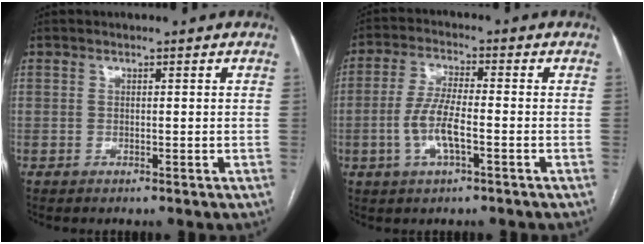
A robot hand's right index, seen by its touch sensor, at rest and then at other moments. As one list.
[{"total": 6.9, "force": [-2.1, 1.5, 6.4], "torque": [-0.141, 0.001, -0.041]}]